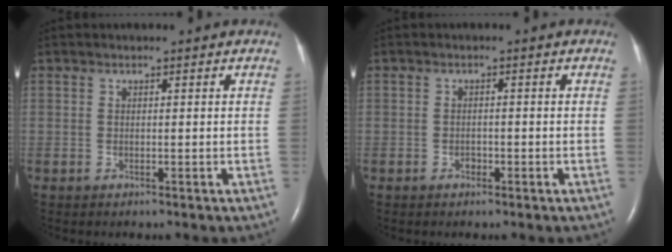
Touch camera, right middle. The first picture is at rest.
{"total": 1.0, "force": [-0.7, 0.6, 0.4], "torque": [-0.009, 0.002, -0.011]}